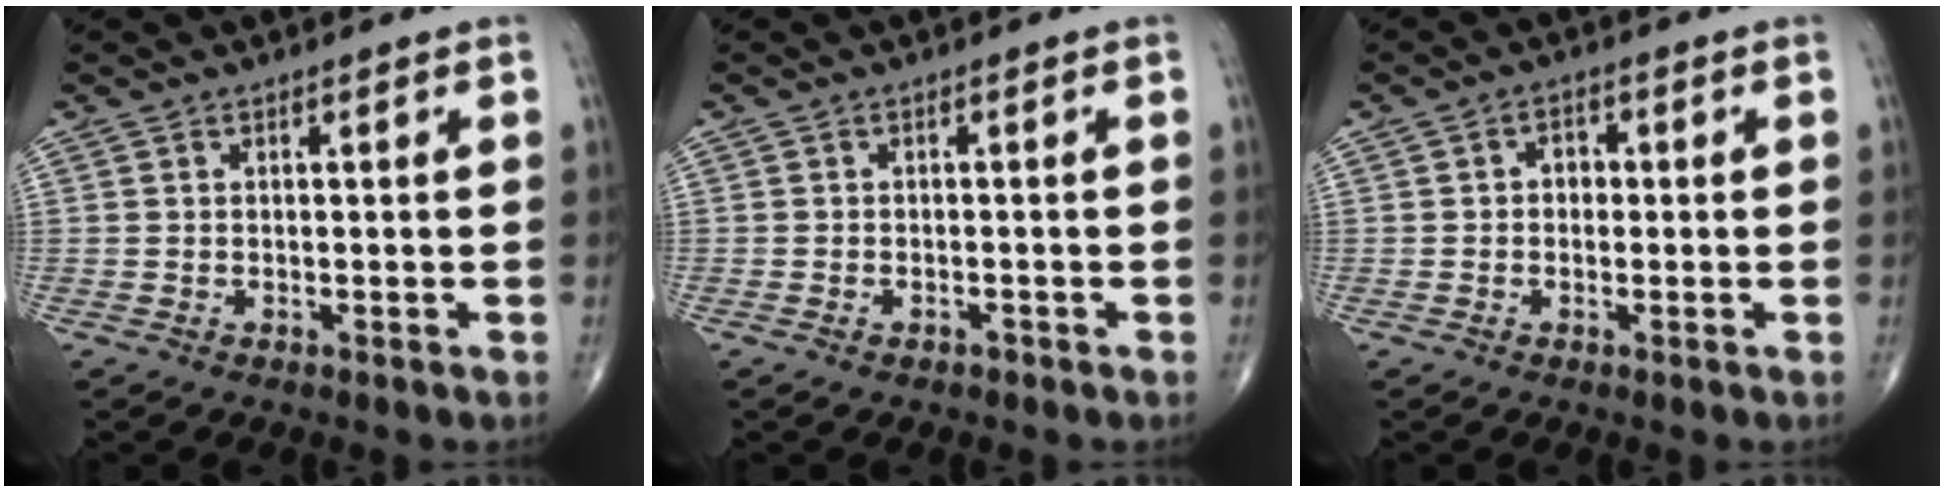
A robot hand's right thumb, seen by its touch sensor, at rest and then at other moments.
{"total": 1.1, "force": [-0.8, 0.6, 0.4], "torque": [-0.008, 0.007, -0.012]}
{"total": 2.5, "force": [0.0, 2.0, 1.4], "torque": [-0.010, 0.011, -0.006]}